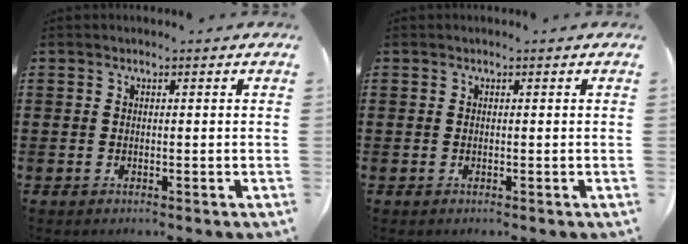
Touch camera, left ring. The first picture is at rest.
{"total": 0.0}